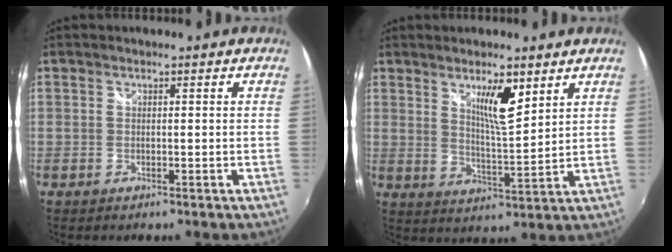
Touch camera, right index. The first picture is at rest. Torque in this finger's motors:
{"motor_torque": [0.16, 0.21, 0.24, 0.02]}